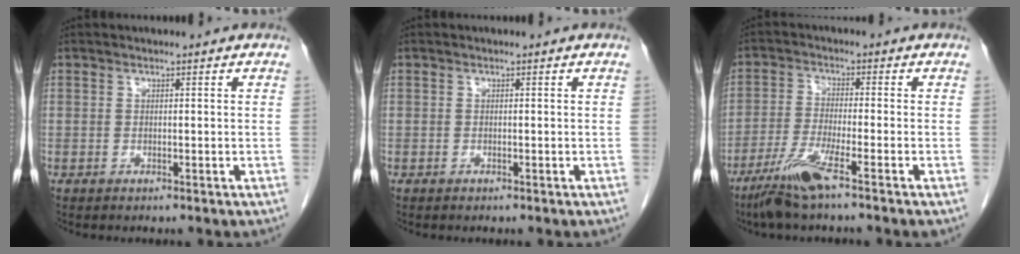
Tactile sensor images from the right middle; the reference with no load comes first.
{"total": 0.0}
{"total": 7.0, "force": [-4.6, -0.5, 5.2], "torque": [-0.109, -0.021, -0.094]}